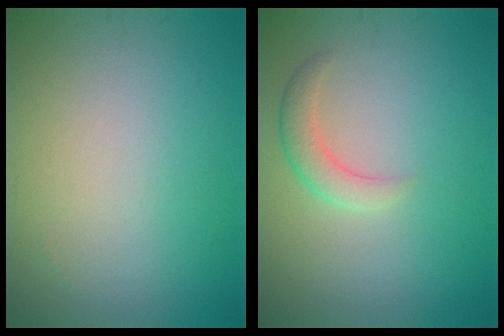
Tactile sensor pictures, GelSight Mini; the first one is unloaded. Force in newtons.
{"total": 2.2, "press": 2.1, "slide": 0.1}